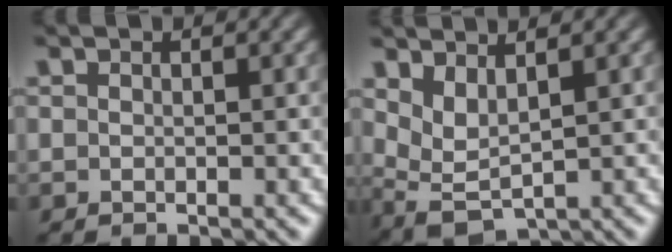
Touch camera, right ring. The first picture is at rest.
{"total": 5.1, "force": [0.1, 4.3, 2.8], "torque": [-0.084, -0.028, 0.013]}